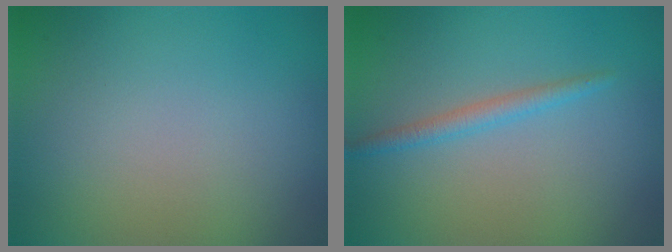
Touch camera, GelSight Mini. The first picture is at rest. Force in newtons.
{"total": 1.6, "press": 1.6, "slide": 0.1}